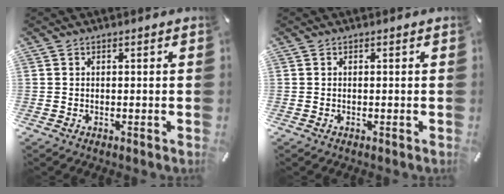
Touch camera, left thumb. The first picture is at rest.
{"total": 0.0}